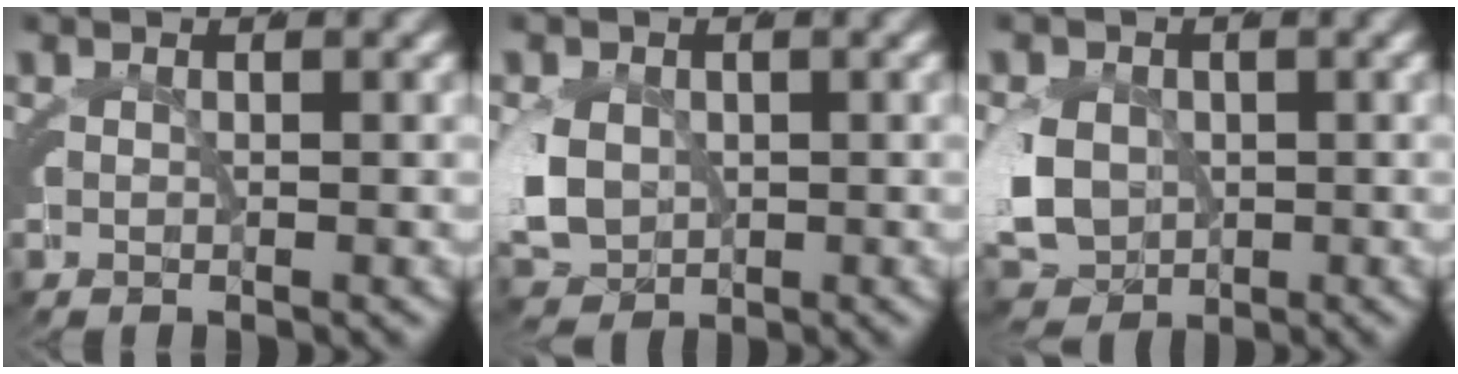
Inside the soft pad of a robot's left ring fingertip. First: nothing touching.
{"total": 5.6, "force": [-0.6, 4.6, 3.1], "torque": [-0.094, -0.024, 0.004]}
{"total": 7.5, "force": [-1.4, 6.4, 3.7], "torque": [-0.100, -0.034, -0.010]}